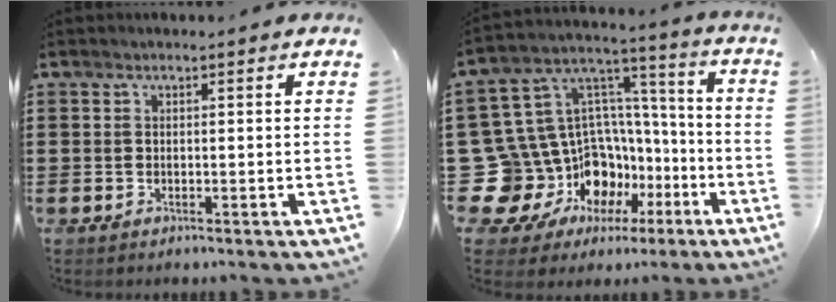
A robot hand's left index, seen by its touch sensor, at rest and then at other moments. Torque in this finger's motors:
{"motor_torque": [1.49, 0.65, 0.56, 0.00]}